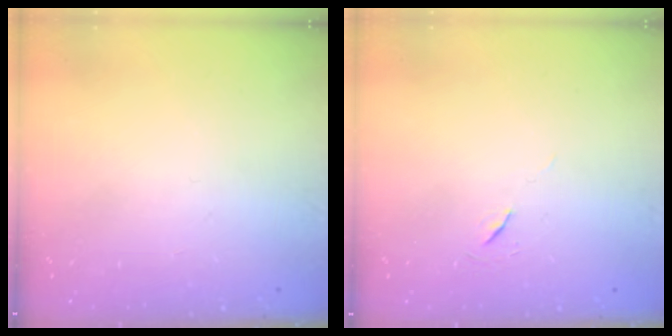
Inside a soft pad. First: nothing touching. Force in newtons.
{"total": 5.7, "press": 5.2, "slide": 2.4}